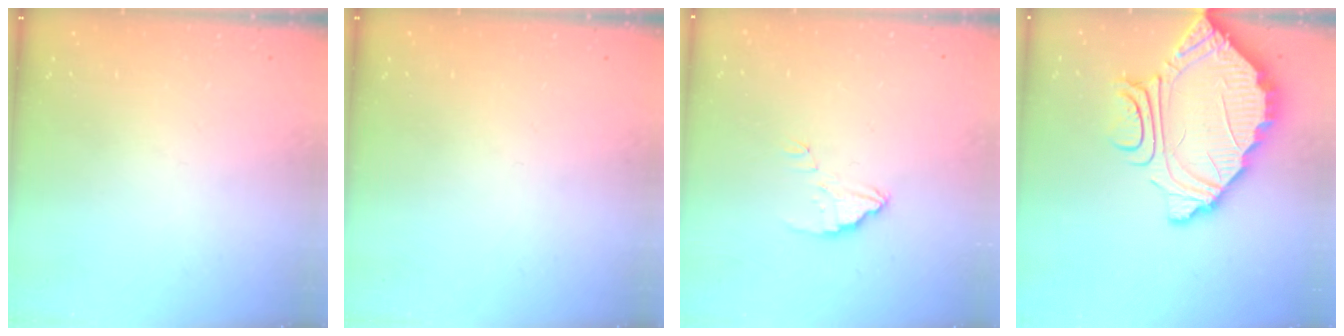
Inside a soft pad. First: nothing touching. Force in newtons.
{"total": 0.0}
{"total": 3.2, "press": 3.2, "slide": 0.3}
{"total": 10.6, "press": 10.5, "slide": 0.9}